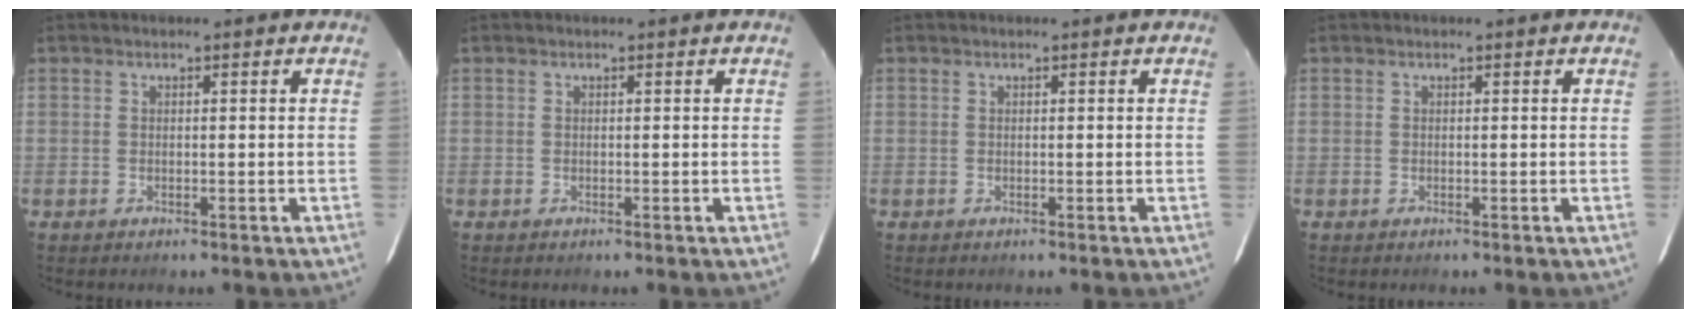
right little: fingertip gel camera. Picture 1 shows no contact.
{"total": 0.0}
{"total": 0.0}
{"total": 0.0}